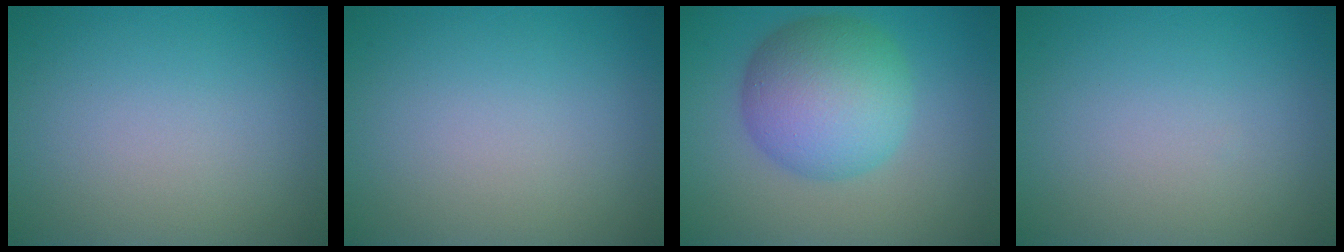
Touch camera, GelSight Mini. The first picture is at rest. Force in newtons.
{"total": 0.0}
{"total": 8.0, "press": 8.0, "slide": 0.1}
{"total": 0.0}